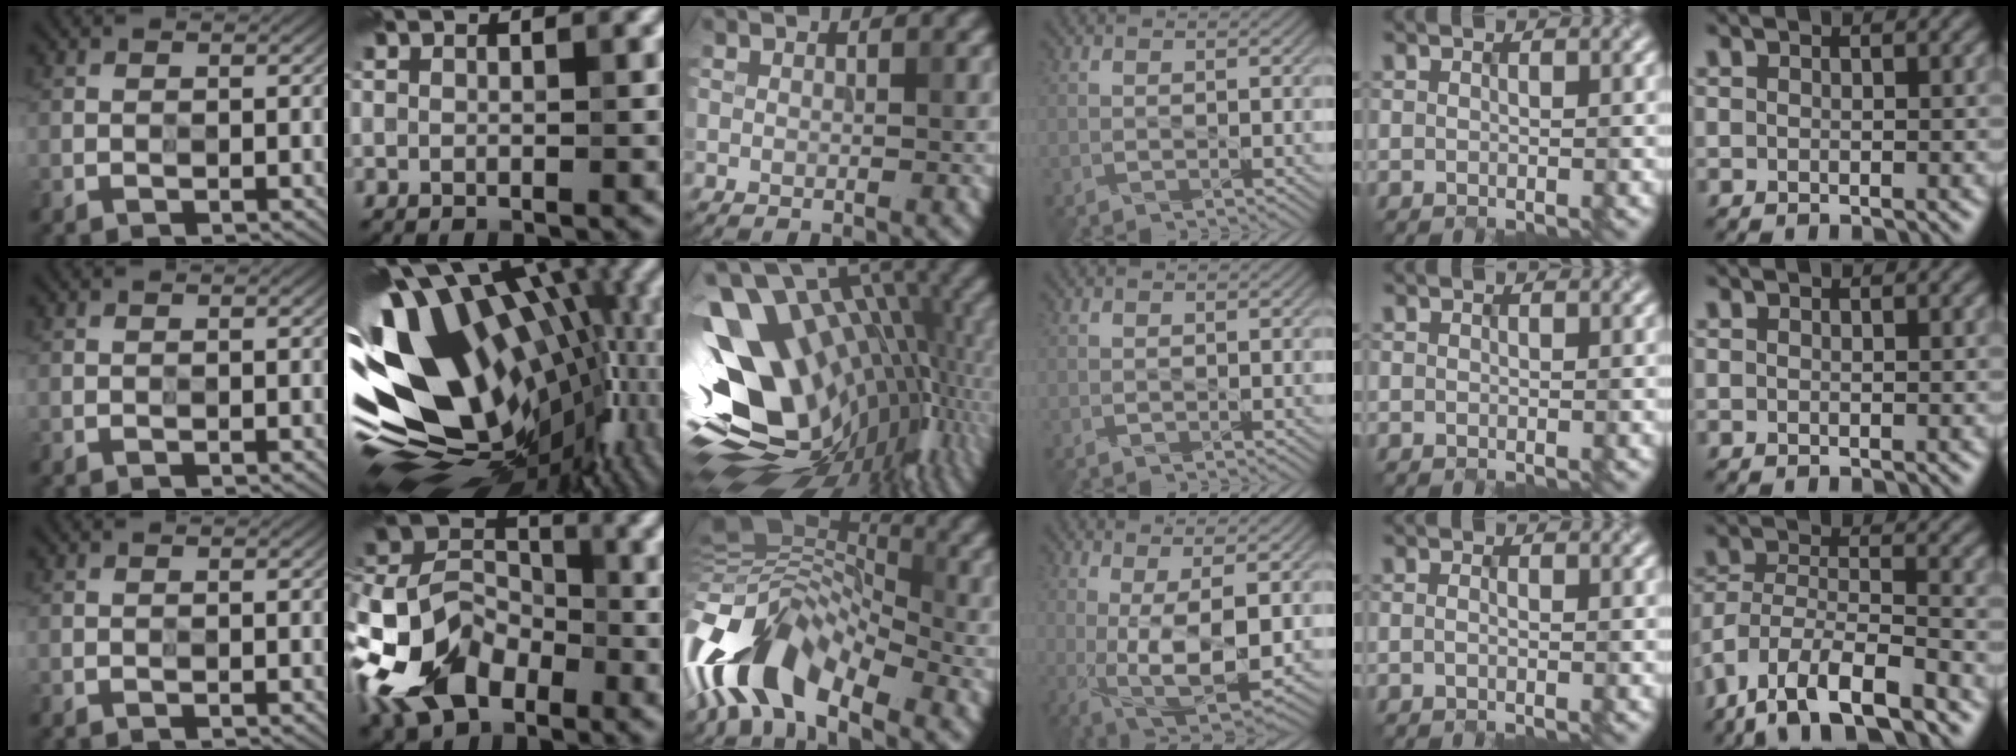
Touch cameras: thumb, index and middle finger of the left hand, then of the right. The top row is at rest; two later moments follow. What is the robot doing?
{"motion": "wipe", "object": "whiteboard"}